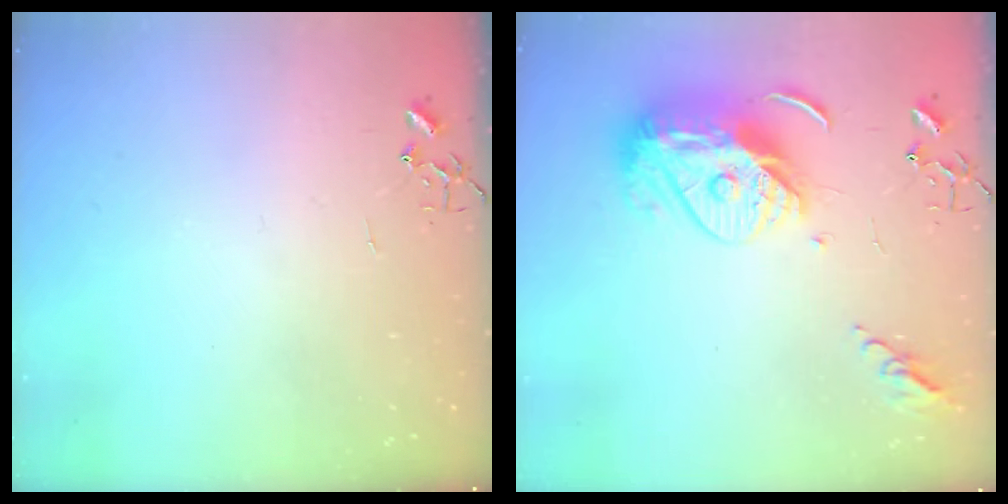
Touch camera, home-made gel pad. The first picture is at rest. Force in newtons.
{"total": 15.1, "press": 15.0, "slide": 1.4}